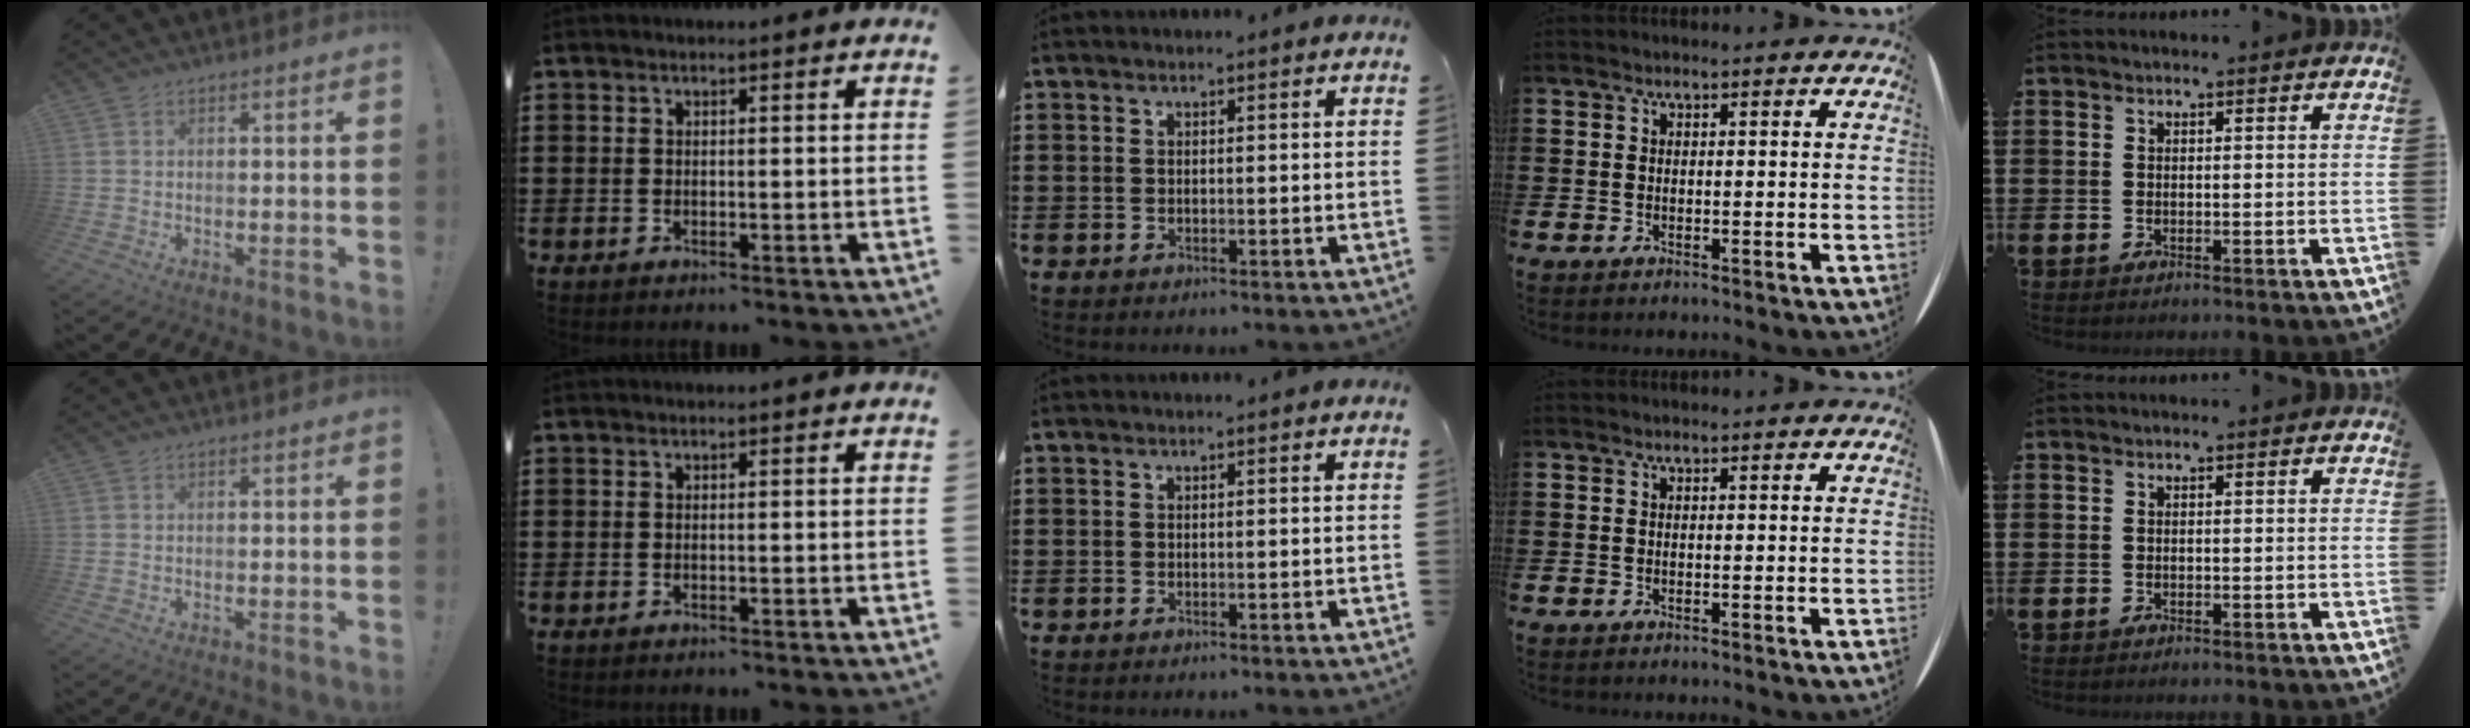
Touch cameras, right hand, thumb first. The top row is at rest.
{}